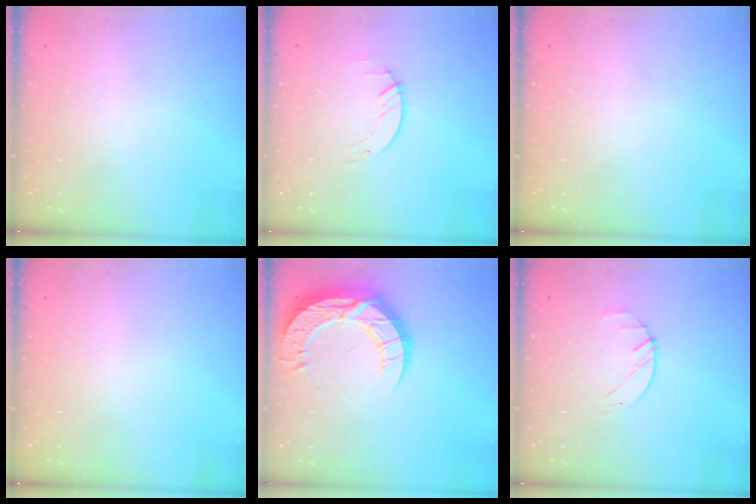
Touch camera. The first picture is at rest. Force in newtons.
{"total": 1.2, "press": 1.1, "slide": 0.2}
{"total": 0.0}
{"total": 0.0}
{"total": 16.3, "press": 16.3, "slide": 1.4}
{"total": 1.9, "press": 1.9, "slide": 0.3}